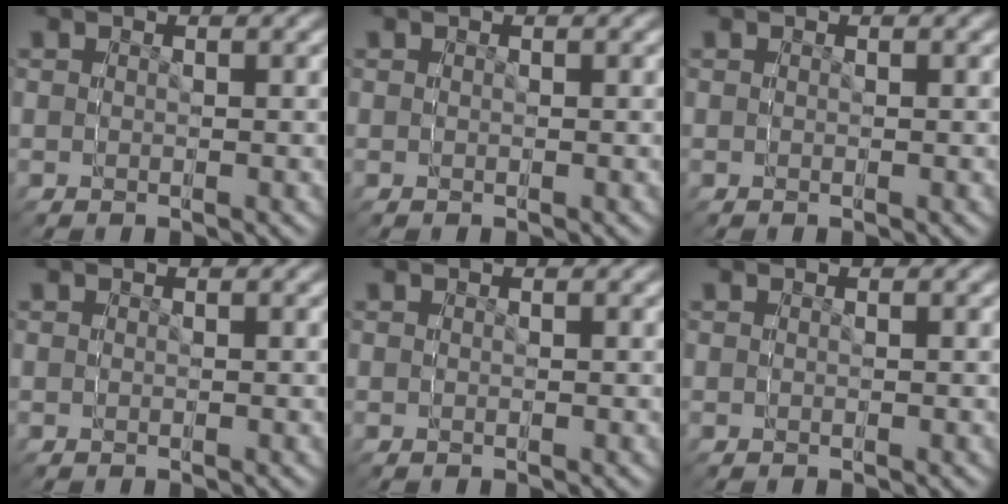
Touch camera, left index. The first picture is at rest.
{"total": 0.0}
{"total": 0.0}
{"total": 0.0}
{"total": 0.0}
{"total": 0.0}